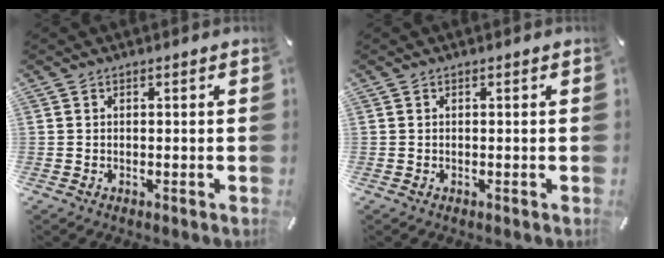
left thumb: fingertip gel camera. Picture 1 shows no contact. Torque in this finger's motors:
{"motor_torque": [0.00, 0.00, 0.00, 0.00, 0.00]}